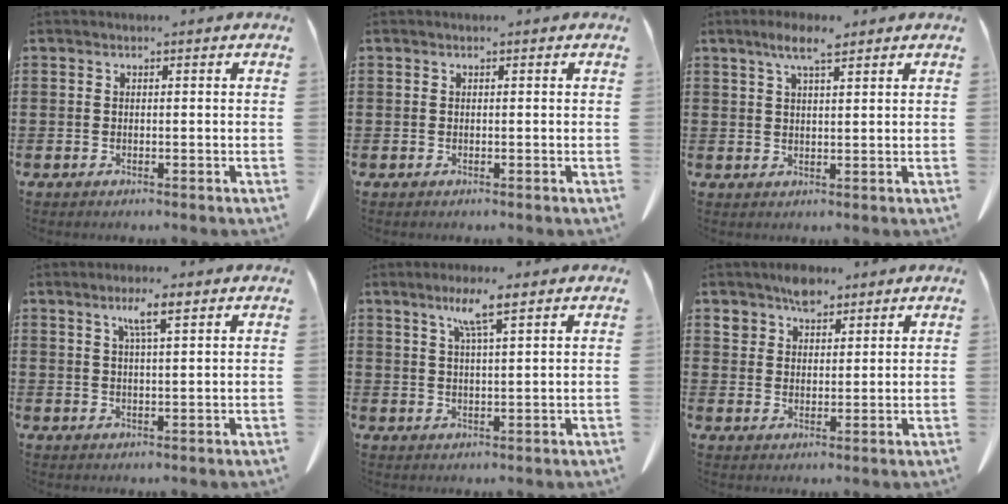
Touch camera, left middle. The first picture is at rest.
{"total": 0.0}
{"total": 4.7, "force": [3.0, 1.0, 3.5], "torque": [-0.074, 0.005, 0.052]}
{"total": 3.8, "force": [2.3, 0.4, 3.1], "torque": [-0.057, 0.002, 0.036]}
{"total": 5.3, "force": [3.5, 0.2, 4.0], "torque": [-0.089, 0.003, 0.057]}
{"total": 4.7, "force": [3.7, 2.8, 1.1], "torque": [-0.019, 0.003, 0.068]}